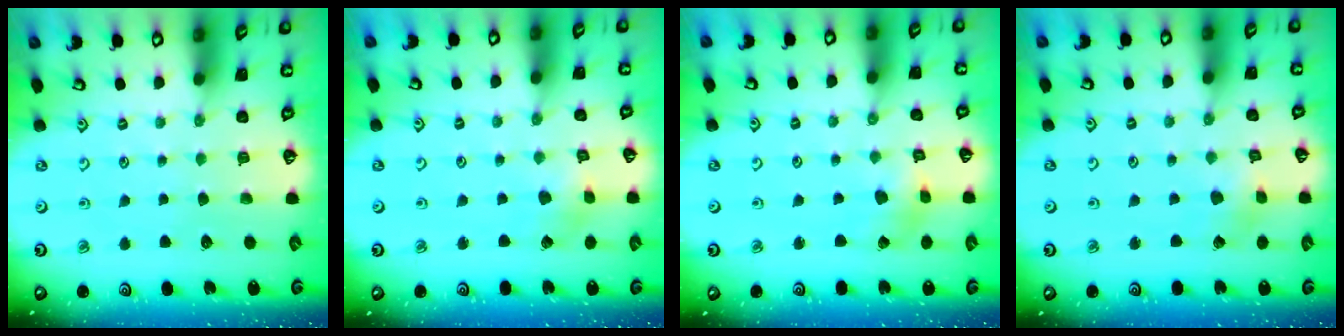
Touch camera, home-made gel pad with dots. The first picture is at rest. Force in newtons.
{"total": 2.7, "press": 2.7, "slide": 0.3}
{"total": 2.8, "press": 2.7, "slide": 0.4}
{"total": 2.7, "press": 2.7, "slide": 0.3}